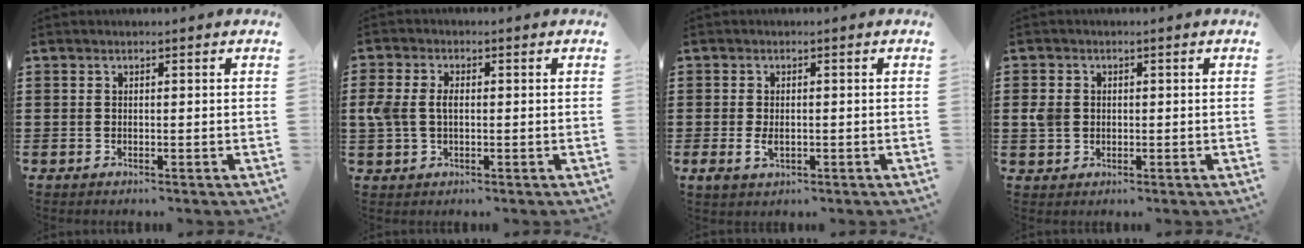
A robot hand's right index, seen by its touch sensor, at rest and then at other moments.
{"total": 3.9, "force": [0.2, 2.5, 3.0], "torque": [-0.085, 0.001, -0.005]}
{"total": 2.2, "force": [-0.3, 1.3, 1.8], "torque": [-0.036, 0.000, -0.006]}
{"total": 2.6, "force": [0.1, 2.2, 1.4], "torque": [-0.049, 0.002, -0.004]}